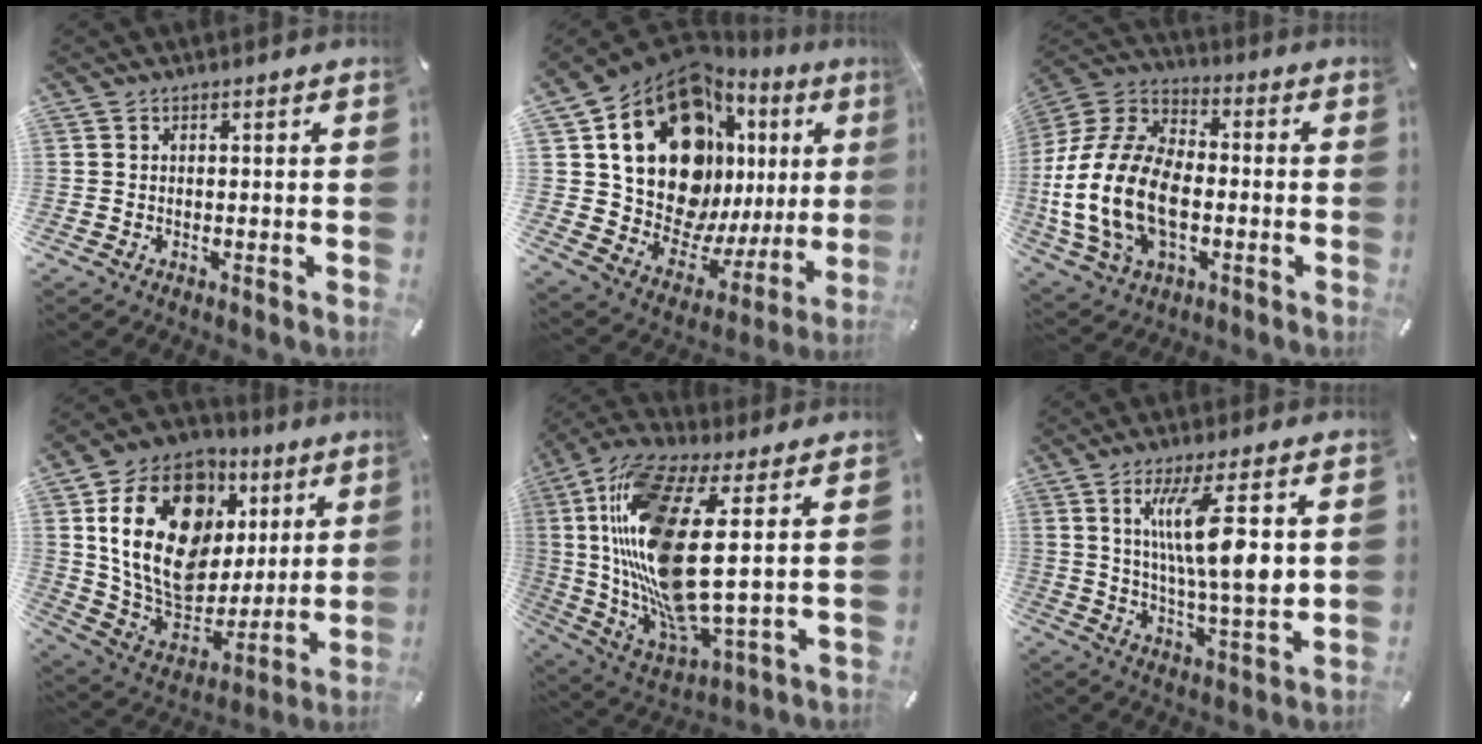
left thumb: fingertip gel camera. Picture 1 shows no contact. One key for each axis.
{"total": 24.1, "fx": 9.8, "fy": 15.4, "fz": 15.7, "tx": -0.280, "ty": -0.076, "tz": 0.183}
{"total": 20.0, "fx": -4.8, "fy": 13.4, "fz": 14.1, "tx": -0.311, "ty": 0.023, "tz": -0.084}
{"total": 23.7, "fx": 7.2, "fy": 17.3, "fz": 14.4, "tx": -0.273, "ty": -0.034, "tz": 0.128}
{"total": 21.2, "fx": 4.6, "fy": 6.3, "fz": 19.8, "tx": -0.444, "ty": -0.042, "tz": 0.067}
{"total": 15.0, "fx": 4.7, "fy": 3.2, "fz": 13.9, "tx": -0.254, "ty": -0.009, "tz": 0.070}